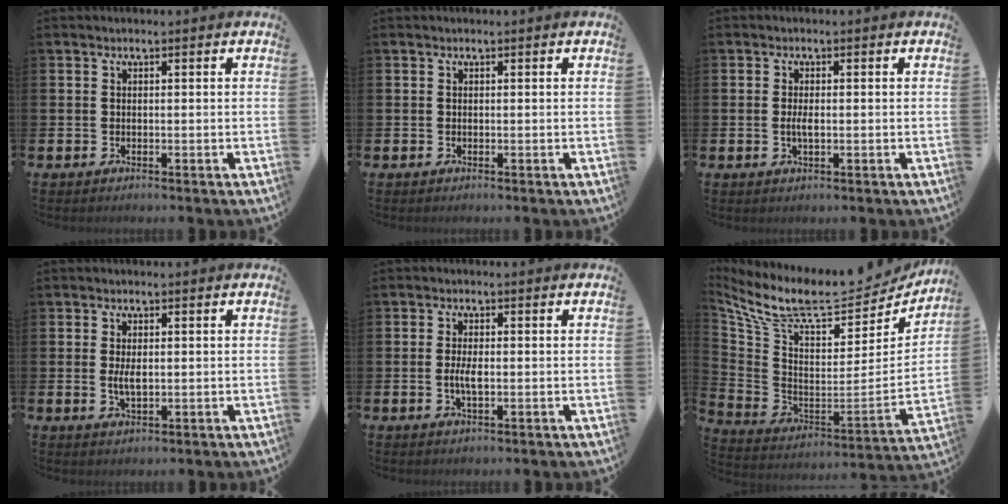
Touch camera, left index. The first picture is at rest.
{"total": 0.0}
{"total": 1.8, "force": [-0.1, 0.6, 1.7], "torque": [-0.024, -0.002, -0.004]}
{"total": 2.6, "force": [0.2, 1.2, 2.3], "torque": [-0.030, -0.003, -0.001]}
{"total": 2.6, "force": [-0.2, 1.0, 2.4], "torque": [-0.036, -0.003, -0.006]}
{"total": 9.5, "force": [7.6, 2.6, 5.0], "torque": [-0.125, -0.057, 0.126]}